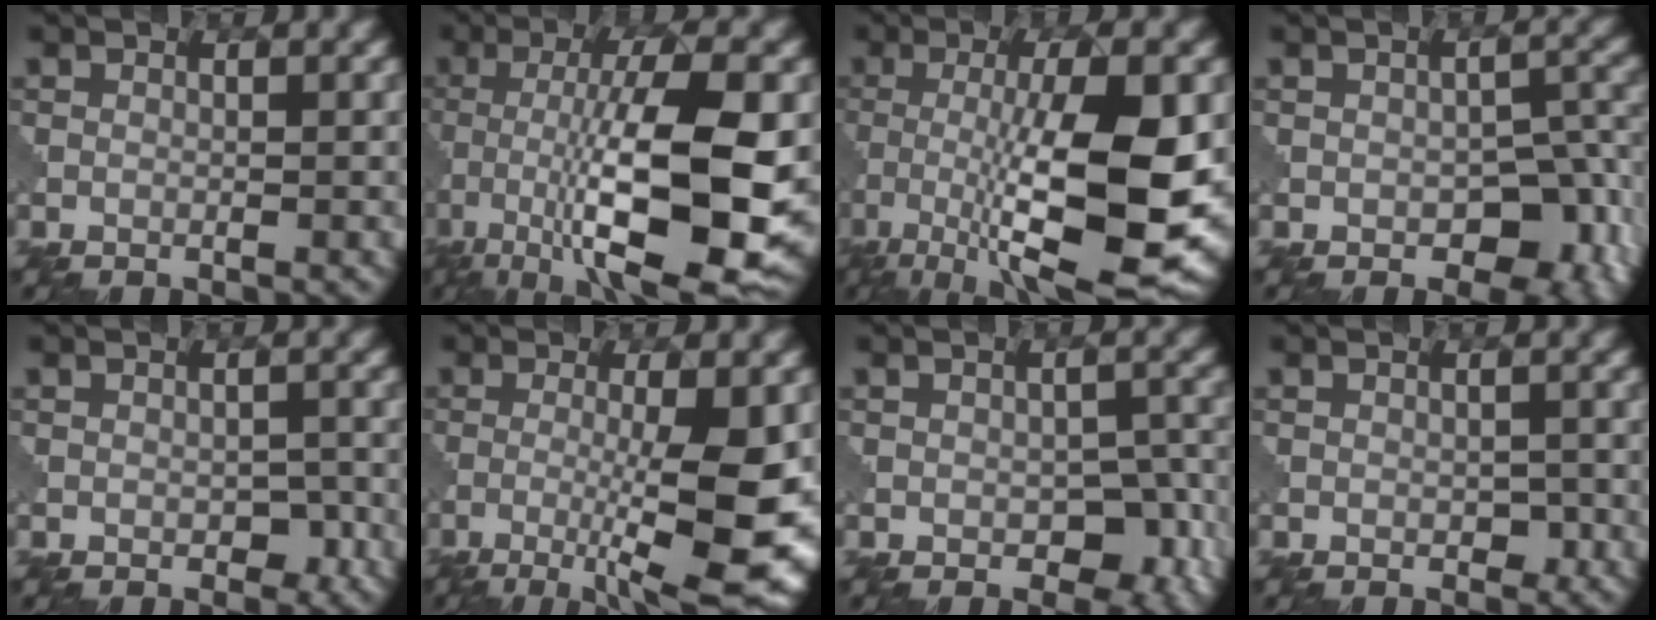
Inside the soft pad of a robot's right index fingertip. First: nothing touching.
{"total": 13.2, "force": [-2.9, 3.7, 12.4], "torque": [-0.204, -0.003, -0.052]}
{"total": 13.0, "force": [-2.2, 3.5, 12.3], "torque": [-0.204, -0.011, -0.037]}
{"total": 6.8, "force": [-2.2, 4.3, 4.7], "torque": [-0.055, -0.018, -0.021]}
{"total": 1.7, "force": [-0.5, 1.1, 1.2], "torque": [-0.019, -0.006, -0.005]}
{"total": 9.5, "force": [-2.0, 1.7, 9.1], "torque": [-0.140, -0.009, -0.034]}
{"total": 4.6, "force": [-1.3, 2.9, 3.3], "torque": [-0.041, -0.013, -0.013]}
{"total": 1.0, "force": [-0.2, 0.8, 0.7], "torque": [-0.009, -0.005, -0.003]}